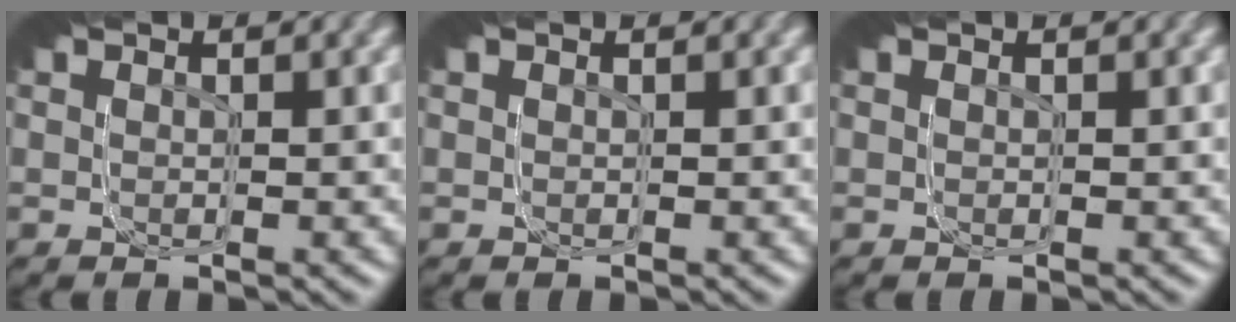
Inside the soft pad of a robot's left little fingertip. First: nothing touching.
{"total": 0.0}
{"total": 0.0}